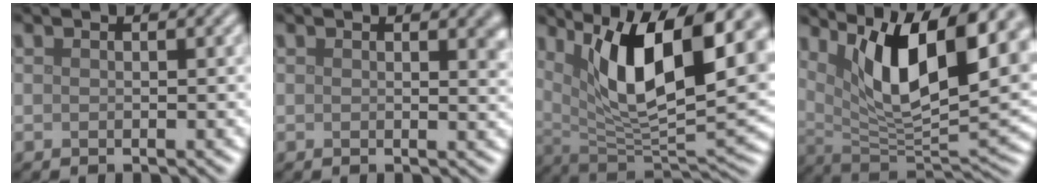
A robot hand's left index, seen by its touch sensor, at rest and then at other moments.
{"total": 1.4, "force": [0.7, 0.4, 1.1], "torque": [-0.006, -0.002, 0.011]}
{"total": 13.0, "force": [4.8, 4.6, 11.2], "torque": [-0.174, -0.005, 0.085]}
{"total": 12.2, "force": [5.4, 3.9, 10.3], "torque": [-0.161, -0.006, 0.097]}